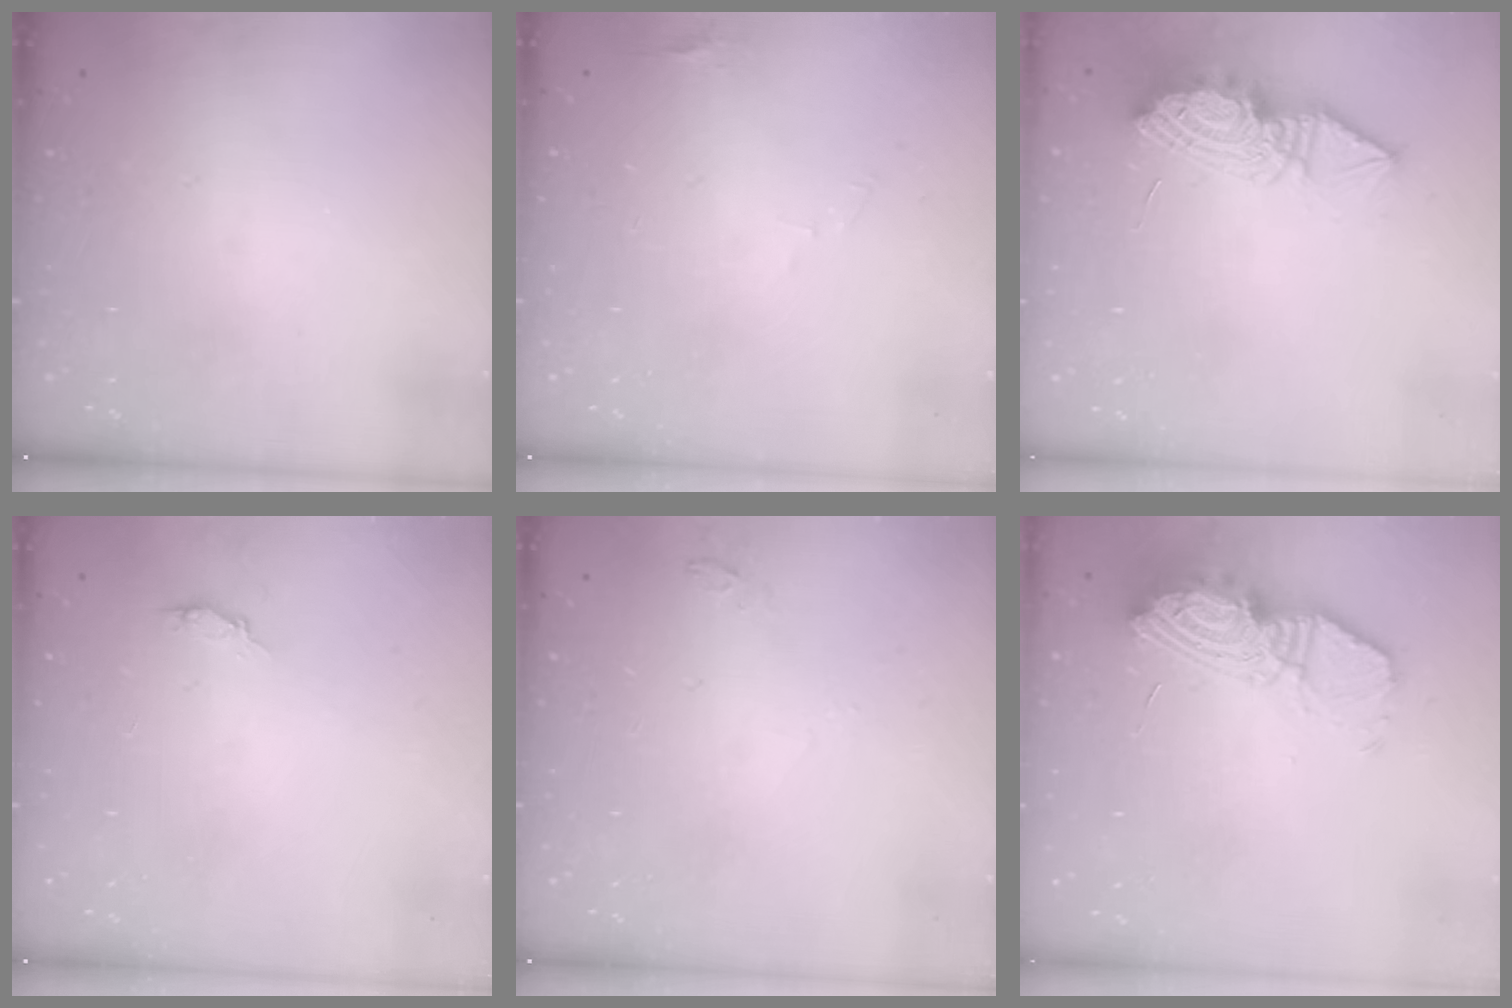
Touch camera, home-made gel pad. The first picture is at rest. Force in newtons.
{"total": 2.9, "press": 2.9, "slide": 0.2}
{"total": 13.2, "press": 13.1, "slide": 1.5}
{"total": 3.3, "press": 3.1, "slide": 1.0}
{"total": 4.7, "press": 2.7, "slide": 3.9}
{"total": 13.9, "press": 13.9, "slide": 1.0}